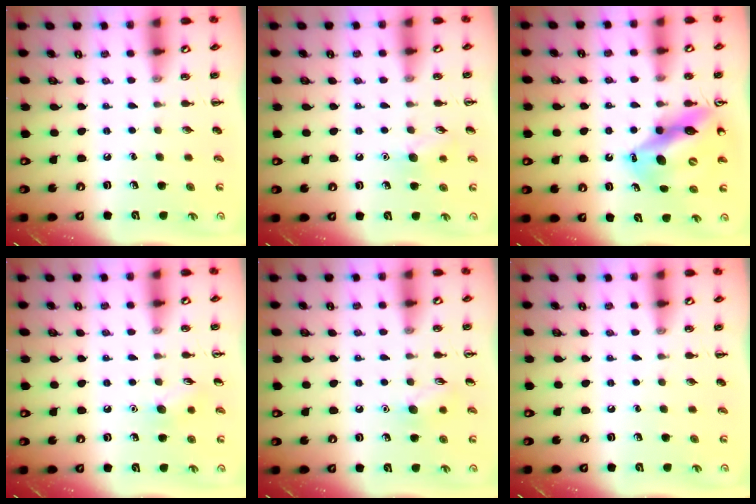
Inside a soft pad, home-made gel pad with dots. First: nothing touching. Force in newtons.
{"total": 7.0, "press": 6.8, "slide": 1.6}
{"total": 14.5, "press": 13.8, "slide": 4.6}
{"total": 6.8, "press": 6.6, "slide": 1.7}
{"total": 6.8, "press": 6.7, "slide": 1.3}
{"total": 0.0}